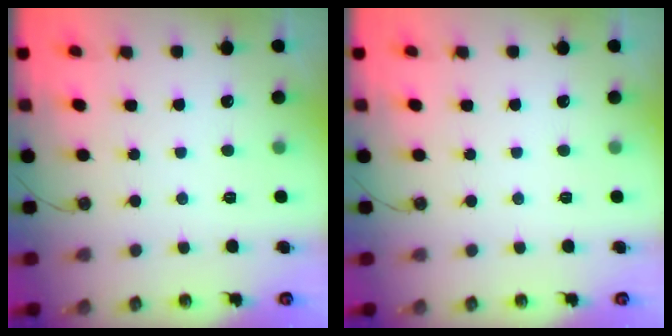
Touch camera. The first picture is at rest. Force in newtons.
{"total": 0.0}